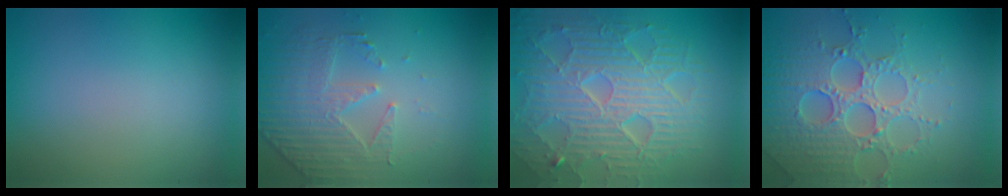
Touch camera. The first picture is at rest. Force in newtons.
{"total": 4.9, "press": 3.7, "slide": 3.3}
{"total": 10.7, "press": 6.9, "slide": 8.2}
{"total": 5.3, "press": 5.1, "slide": 1.2}